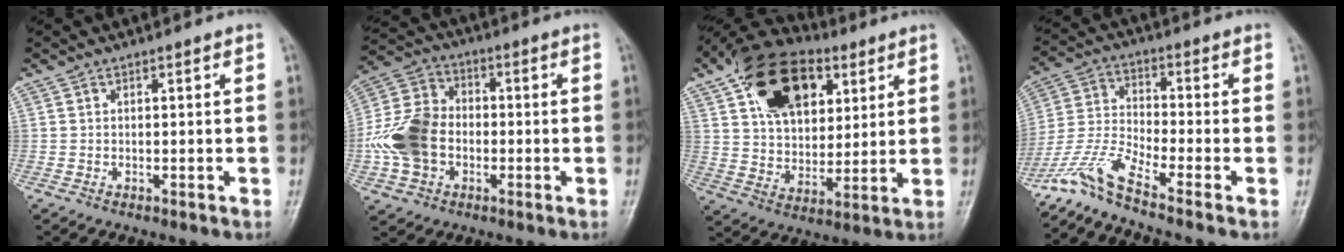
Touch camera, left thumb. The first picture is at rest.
{"total": 13.4, "force": [-2.3, 10.4, 8.2], "torque": [-0.149, 0.029, -0.049]}
{"total": 19.4, "force": [8.3, 12.2, 12.6], "torque": [-0.177, -0.018, 0.140]}
{"total": 8.6, "force": [-7.1, -0.4, 4.8], "torque": [-0.123, 0.030, -0.154]}